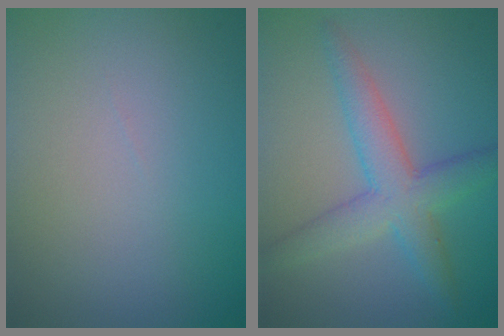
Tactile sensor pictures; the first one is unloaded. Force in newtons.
{"total": 4.7, "press": 4.7, "slide": 0.1}